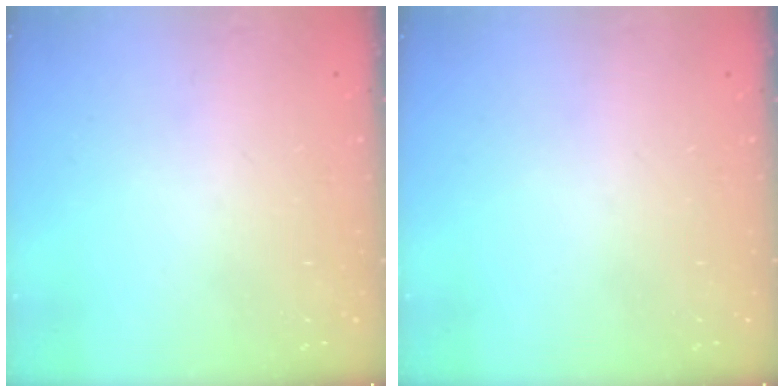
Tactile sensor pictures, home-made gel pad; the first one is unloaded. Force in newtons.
{"total": 0.0}